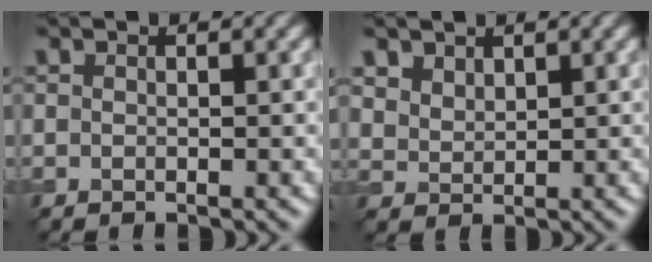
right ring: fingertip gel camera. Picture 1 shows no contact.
{"total": 2.4, "force": [1.9, 1.4, 0.7], "torque": [-0.026, -0.006, 0.048]}